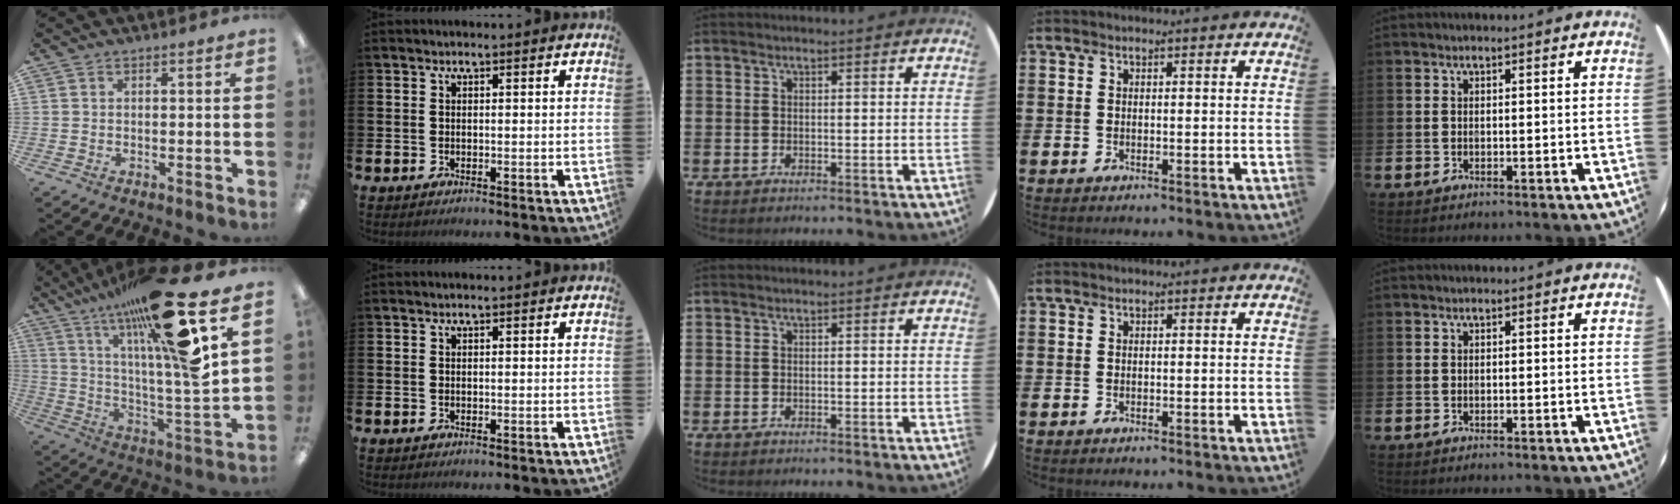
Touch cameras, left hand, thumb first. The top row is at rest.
{"thumb": {"total": 26.7, "force": [16.8, 3.8, 20.4], "torque": [-0.338, -0.091, 0.256]}}